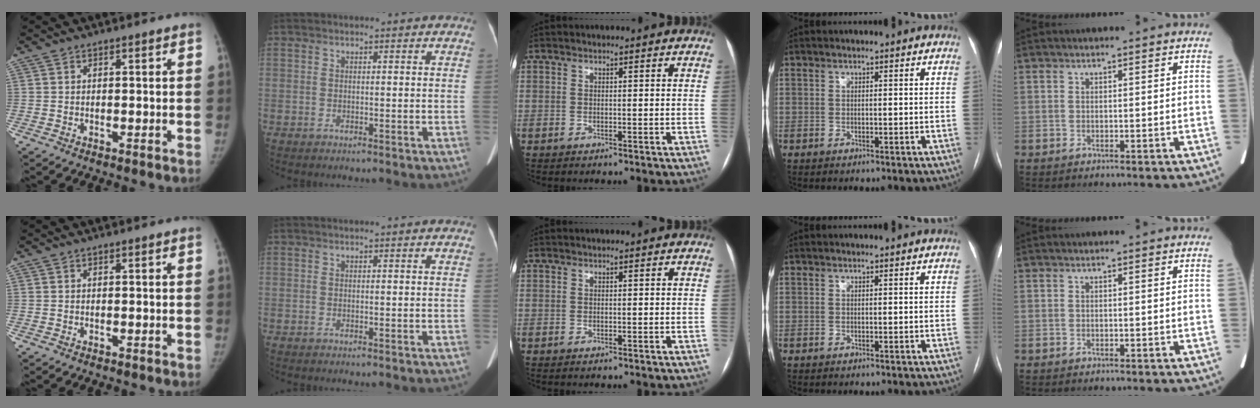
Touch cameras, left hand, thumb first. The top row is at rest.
{}